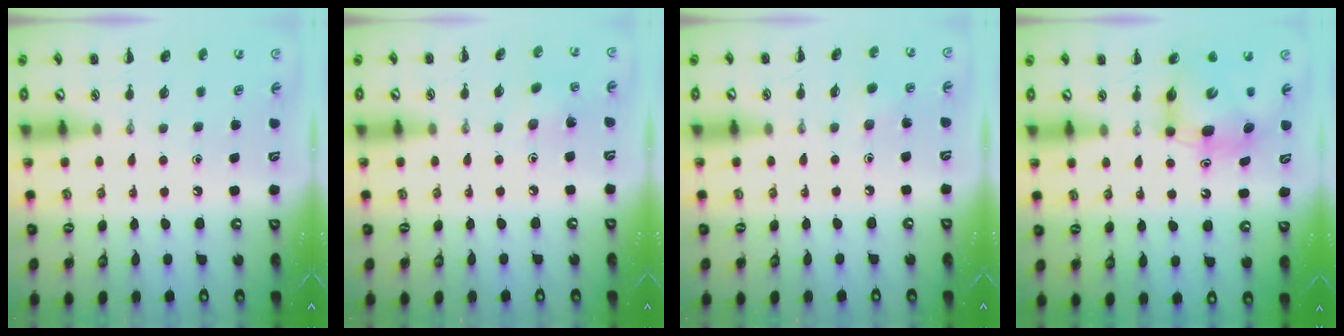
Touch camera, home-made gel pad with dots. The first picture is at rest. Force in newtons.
{"total": 2.7, "press": 2.6, "slide": 0.8}
{"total": 1.8, "press": 1.7, "slide": 0.6}
{"total": 8.9, "press": 8.7, "slide": 1.9}